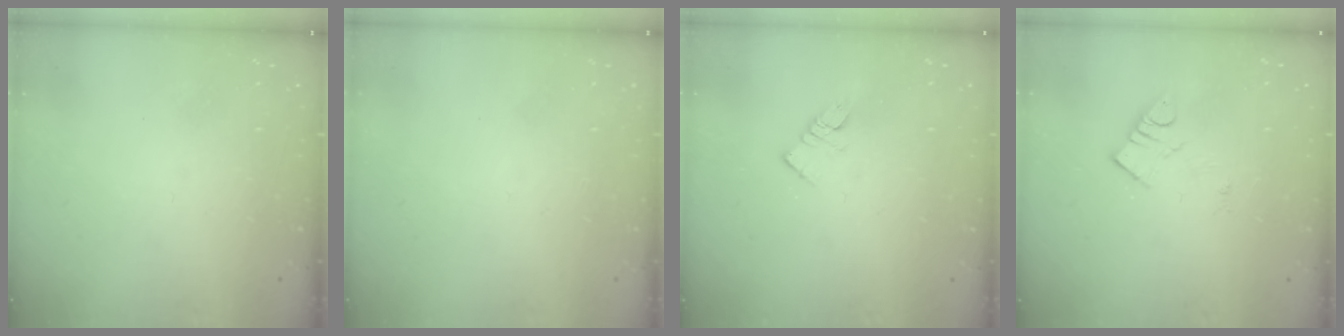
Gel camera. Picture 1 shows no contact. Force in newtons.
{"total": 1.7, "press": 1.7, "slide": 0.1}
{"total": 5.0, "press": 4.9, "slide": 0.6}
{"total": 3.7, "press": 3.7, "slide": 0.5}